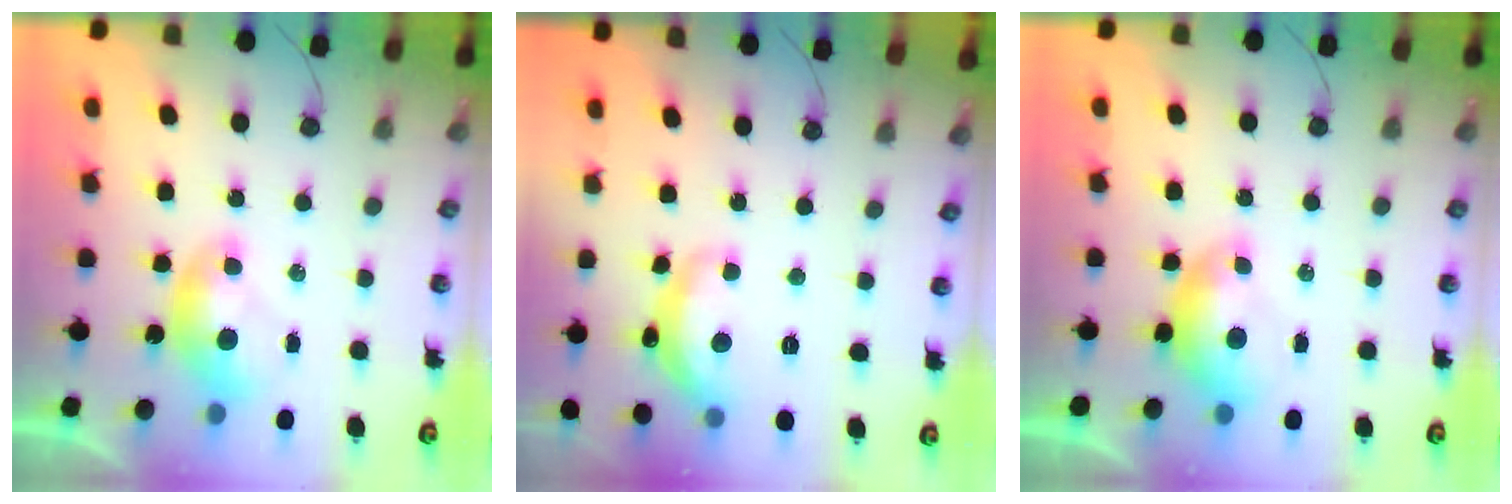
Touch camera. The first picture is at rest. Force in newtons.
{"total": 7.1, "press": 7.1, "slide": 0.7}
{"total": 0.0}